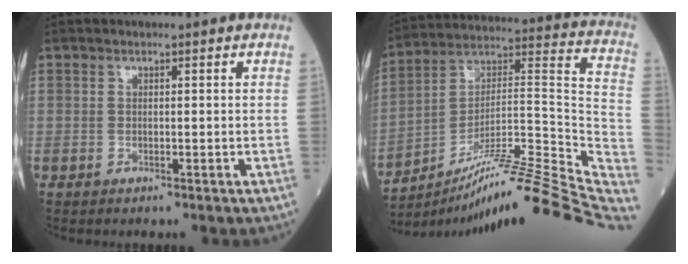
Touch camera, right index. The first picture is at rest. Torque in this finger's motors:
{"motor_torque": [-1.10, -1.04, 0.22, 0.07]}